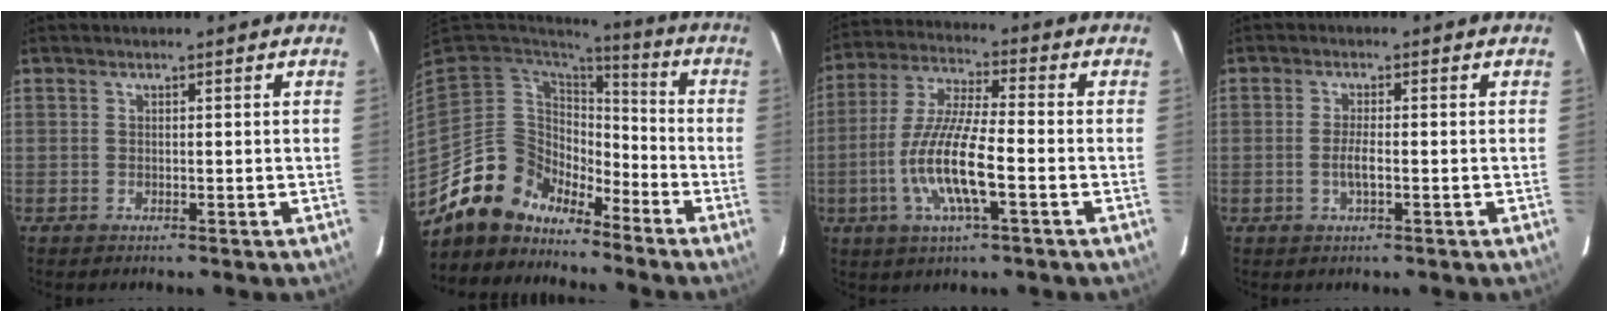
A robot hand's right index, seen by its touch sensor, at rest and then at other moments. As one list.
[{"total": 12.3, "force": [-10.4, 6.5, 0.9], "torque": [-0.037, 0.035, -0.196]}, {"total": 13.2, "force": [-4.0, 2.3, 12.4], "torque": [-0.255, -0.007, -0.076]}, {"total": 2.7, "force": [-0.8, 0.3, 2.5], "torque": [-0.049, -0.002, -0.014]}]